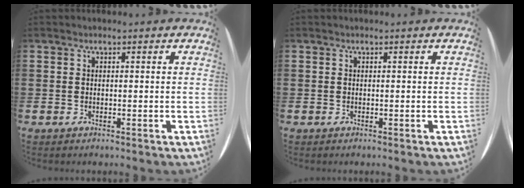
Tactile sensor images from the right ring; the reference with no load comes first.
{"total": 0.0}